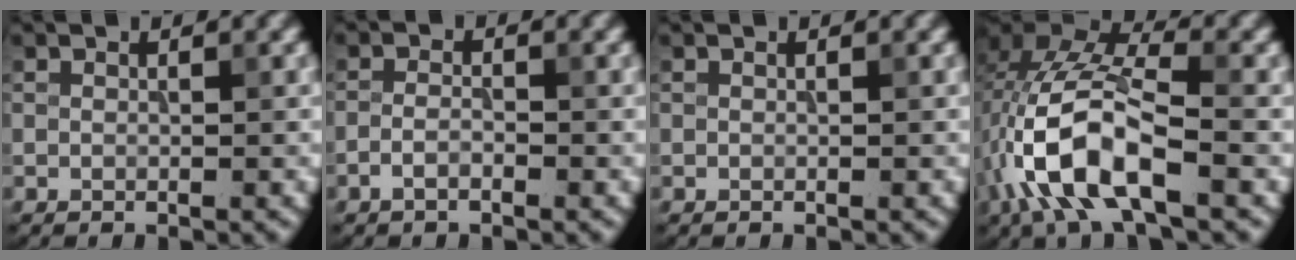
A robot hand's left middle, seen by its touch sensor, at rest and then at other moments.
{"total": 1.0, "force": [-0.9, 0.2, 0.5], "torque": [-0.014, 0.009, -0.015]}
{"total": 0.0}
{"total": 9.3, "force": [-3.2, 3.9, 7.8], "torque": [-0.169, 0.017, -0.057]}